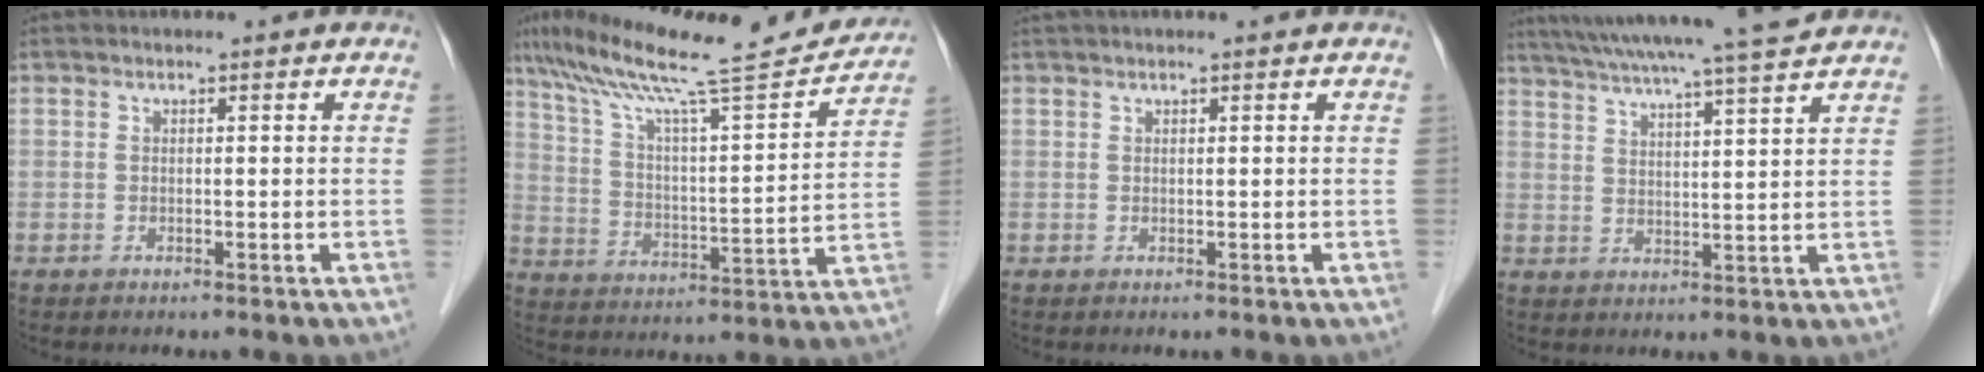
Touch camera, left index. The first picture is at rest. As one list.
[{"total": 22.5, "force": [19.6, 1.2, 10.9], "torque": [-0.187, 0.002, 0.296]}, {"total": 2.0, "force": [1.6, -0.3, 1.2], "torque": [-0.019, 0.024, 0.033]}, {"total": 17.0, "force": [15.1, -0.9, 7.9], "torque": [-0.141, 0.008, 0.217]}]